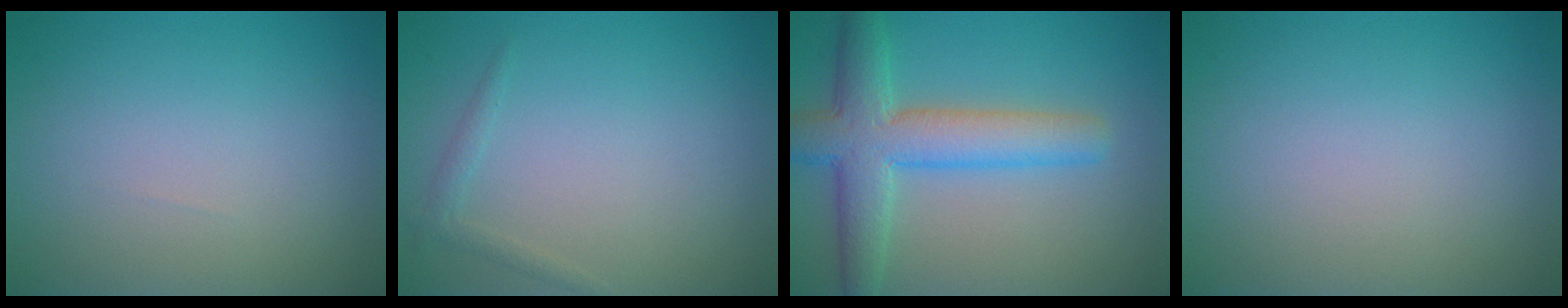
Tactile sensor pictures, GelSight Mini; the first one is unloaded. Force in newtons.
{"total": 1.1, "press": 1.1, "slide": 0.0}
{"total": 6.5, "press": 6.5, "slide": 0.3}
{"total": 0.0}